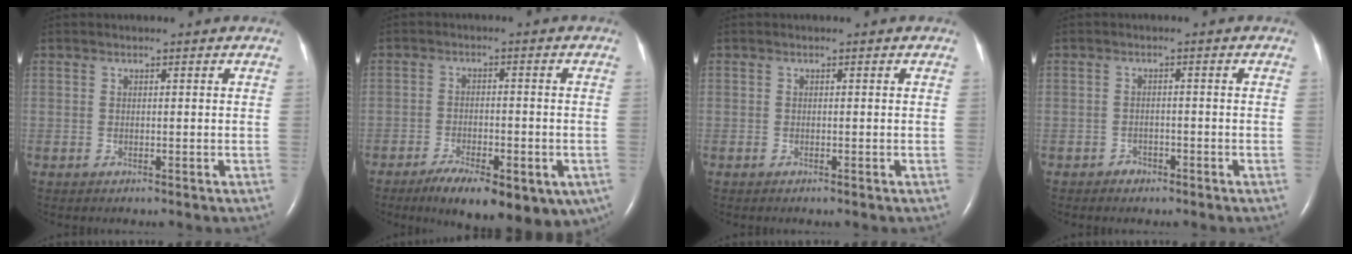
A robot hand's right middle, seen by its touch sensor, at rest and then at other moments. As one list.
[{"total": 14.4, "force": [-8.6, 5.4, 10.2], "torque": [-0.117, -0.003, -0.122]}, {"total": 0.0}, {"total": 1.5, "force": [-1.1, 0.9, 0.2], "torque": [-0.003, 0.004, -0.019]}]